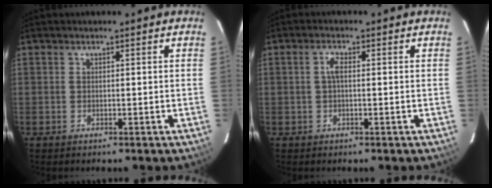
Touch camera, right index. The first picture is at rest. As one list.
[{"total": 1.9, "force": [0.1, 0.7, 1.8], "torque": [-0.039, 0.006, 0.001]}]